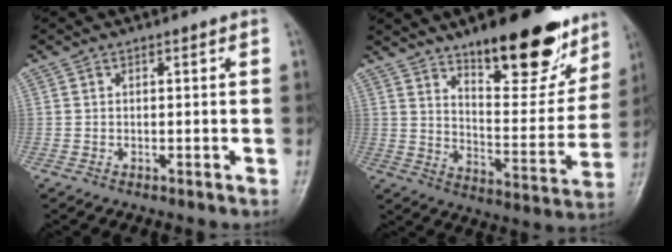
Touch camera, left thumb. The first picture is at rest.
{"total": 22.2, "force": [14.6, 8.1, 14.7], "torque": [-0.153, -0.077, 0.217]}